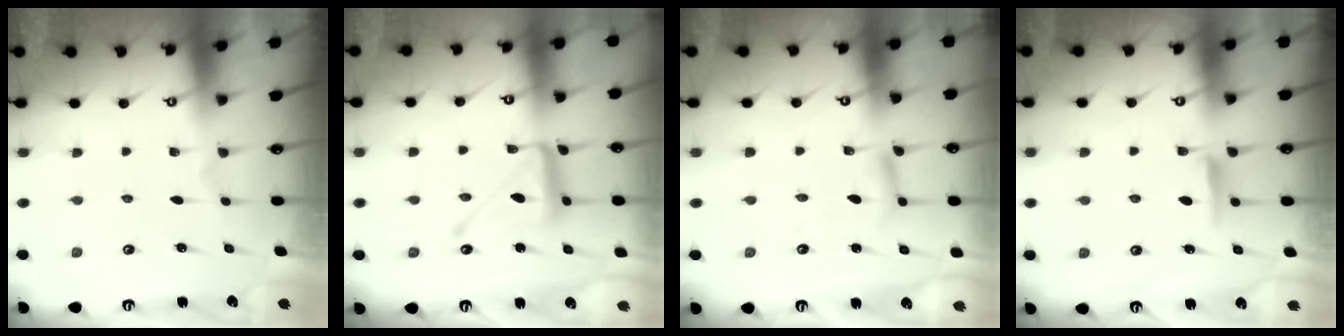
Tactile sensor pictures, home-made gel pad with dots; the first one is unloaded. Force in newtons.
{"total": 14.2, "press": 14.2, "slide": 1.2}
{"total": 6.3, "press": 6.3, "slide": 0.4}
{"total": 5.6, "press": 5.6, "slide": 0.7}